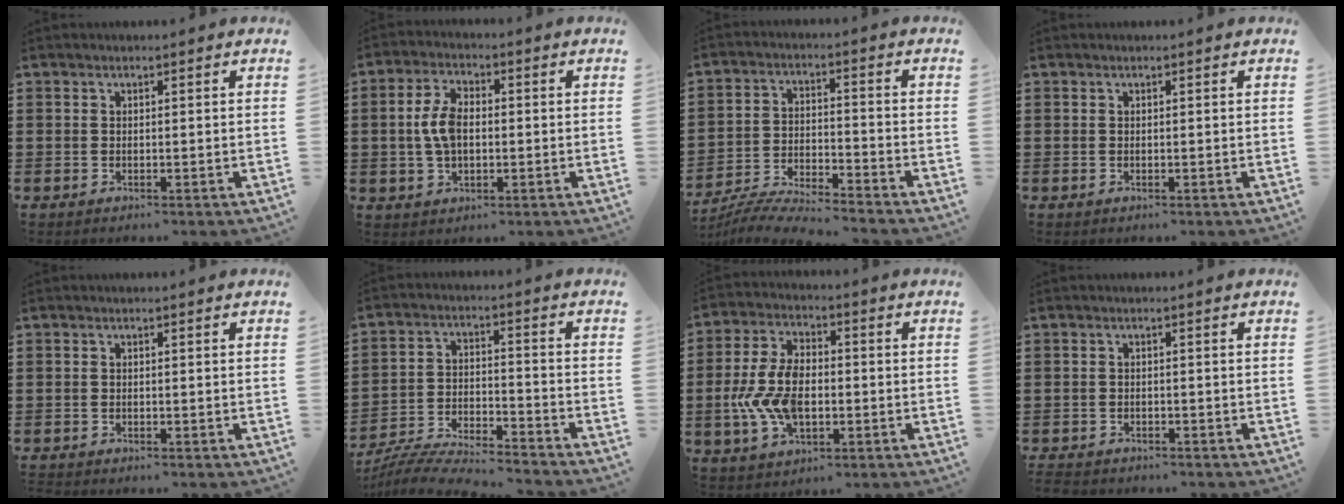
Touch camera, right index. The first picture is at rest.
{"total": 6.2, "force": [0.0, 3.6, 5.1], "torque": [-0.122, 0.005, -0.008]}
{"total": 6.4, "force": [-6.3, 0.0, 1.3], "torque": [-0.039, -0.004, -0.125]}
{"total": 0.0}
{"total": 0.6, "force": [-0.6, 0.0, 0.0], "torque": [-0.001, -0.001, -0.012]}
{"total": 7.1, "force": [-6.9, 0.3, 1.5], "torque": [-0.036, 0.002, -0.137]}
{"total": 9.4, "force": [-1.6, 5.4, 7.5], "torque": [-0.180, 0.001, -0.035]}
{"total": 1.5, "force": [-1.5, 0.3, 0.0], "torque": [-0.005, 0.001, -0.032]}